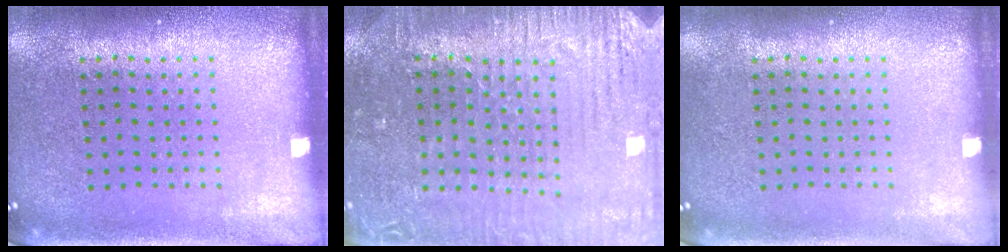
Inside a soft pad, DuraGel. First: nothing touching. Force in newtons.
{"total": 3.5, "press": 3.3, "slide": 1.1}
{"total": 0.0}